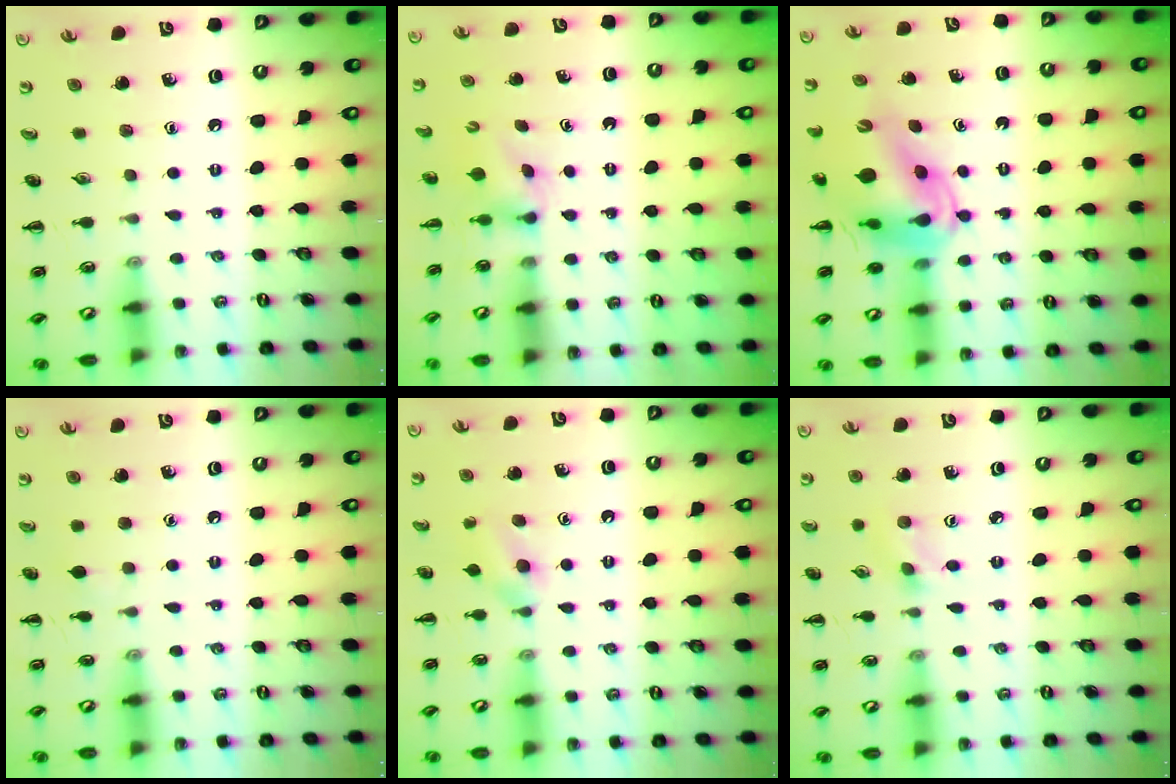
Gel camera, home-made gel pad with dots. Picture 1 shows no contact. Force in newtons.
{"total": 2.2, "press": 1.9, "slide": 1.0}
{"total": 12.2, "press": 11.6, "slide": 3.8}
{"total": 3.0, "press": 2.7, "slide": 1.2}
{"total": 4.2, "press": 4.0, "slide": 1.2}
{"total": 1.2, "press": 1.1, "slide": 0.3}